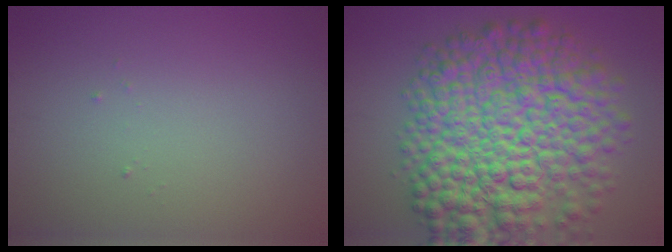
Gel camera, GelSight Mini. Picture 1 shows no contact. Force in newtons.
{"total": 13.7, "press": 13.7, "slide": 0.3}